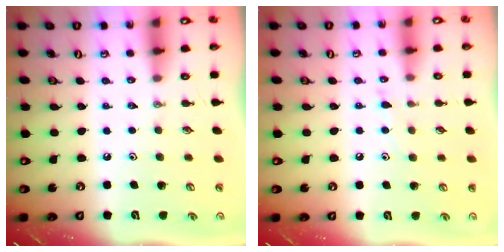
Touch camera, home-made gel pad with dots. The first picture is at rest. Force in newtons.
{"total": 6.0, "press": 5.9, "slide": 0.7}